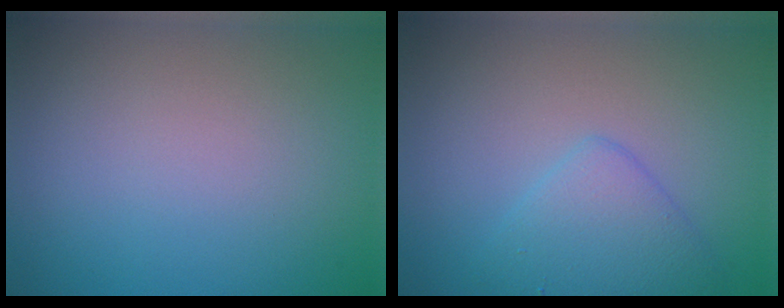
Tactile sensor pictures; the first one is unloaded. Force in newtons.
{"total": 3.3, "press": 3.3, "slide": 0.2}